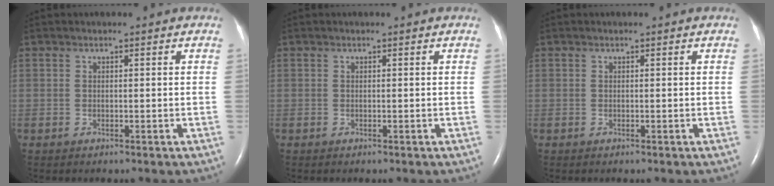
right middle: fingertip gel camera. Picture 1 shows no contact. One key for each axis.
{"total": 0.0}
{"total": 0.0}